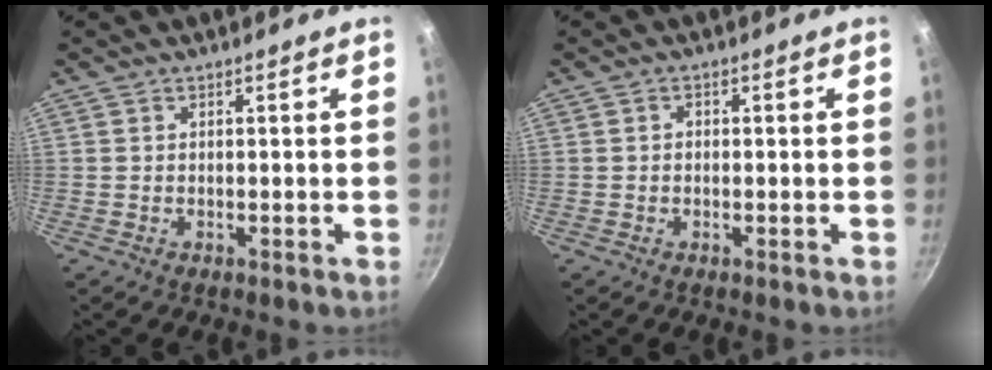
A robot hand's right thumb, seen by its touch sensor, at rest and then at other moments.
{"total": 1.0, "force": [-0.1, 0.9, 0.5], "torque": [-0.007, 0.006, -0.002]}